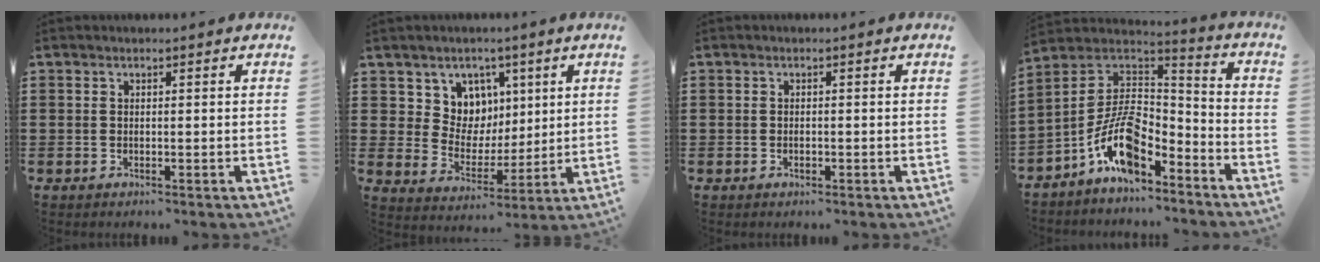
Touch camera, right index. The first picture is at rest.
{"total": 7.4, "force": [3.6, 6.3, 0.9], "torque": [-0.056, -0.018, 0.069]}
{"total": 0.8, "force": [-0.3, 0.5, 0.6], "torque": [-0.012, -0.002, -0.006]}
{"total": 11.5, "force": [-6.5, 5.0, 8.0], "torque": [-0.176, 0.007, -0.131]}